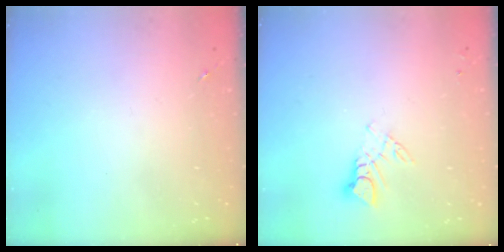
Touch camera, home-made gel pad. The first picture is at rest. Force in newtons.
{"total": 5.6, "press": 5.6, "slide": 0.5}